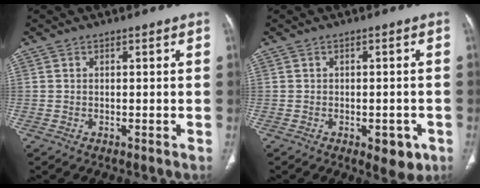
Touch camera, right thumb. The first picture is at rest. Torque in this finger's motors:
{"motor_torque": [0.50, 0.62, -0.16, 0.04, -0.02]}